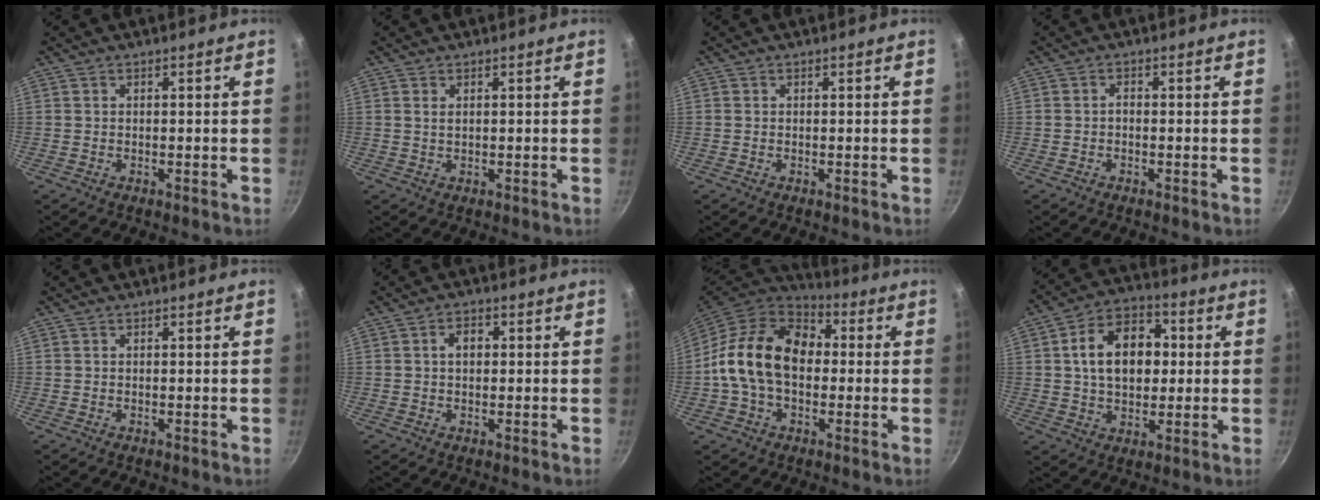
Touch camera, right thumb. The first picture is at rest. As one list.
[{"total": 1.1, "force": [0.4, 0.6, 0.8], "torque": [-0.015, 0.001, 0.008]}, {"total": 0.0}, {"total": 1.0, "force": [-0.4, 0.6, 0.6], "torque": [-0.011, 0.008, -0.009]}, {"total": 0.0}, {"total": 3.3, "force": [0.5, 2.3, 2.3], "torque": [-0.023, 0.011, 0.005]}, {"total": 17.4, "force": [0.3, 12.3, 12.3], "torque": [-0.183, 0.034, -0.012]}, {"total": 14.8, "force": [2.0, 10.2, 10.5], "torque": [-0.134, 0.019, 0.021]}]